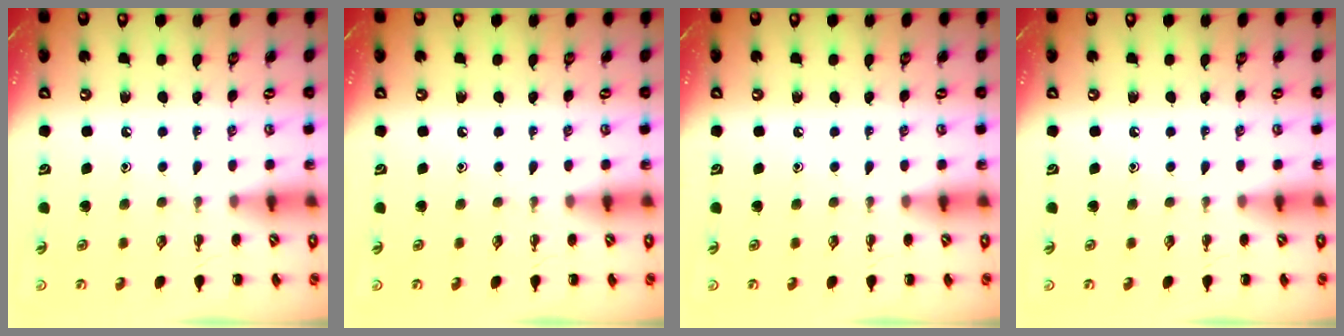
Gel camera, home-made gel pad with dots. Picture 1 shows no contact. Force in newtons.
{"total": 0.0}
{"total": 0.0}
{"total": 0.0}